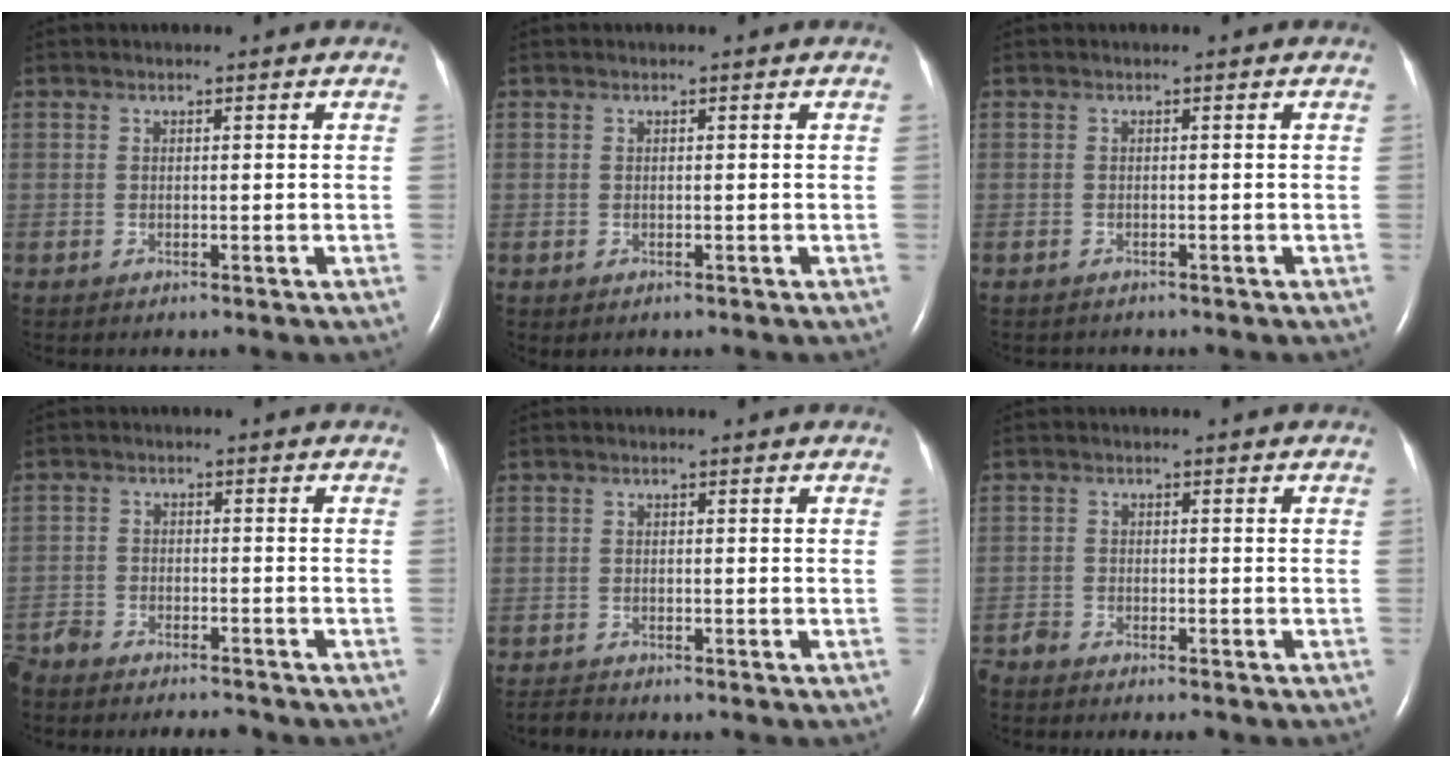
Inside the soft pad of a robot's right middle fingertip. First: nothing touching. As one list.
[{"total": 0.0}, {"total": 1.2, "force": [-1.1, 0.5, 0.1], "torque": [-0.010, -0.001, -0.015]}, {"total": 10.2, "force": [-9.3, 2.5, 3.5], "torque": [-0.070, -0.005, -0.144]}, {"total": 1.4, "force": [-1.4, 0.0, -0.1], "torque": [-0.003, -0.009, -0.024]}, {"total": 4.2, "force": [-4.0, 0.6, 1.3], "torque": [-0.017, -0.011, -0.067]}]